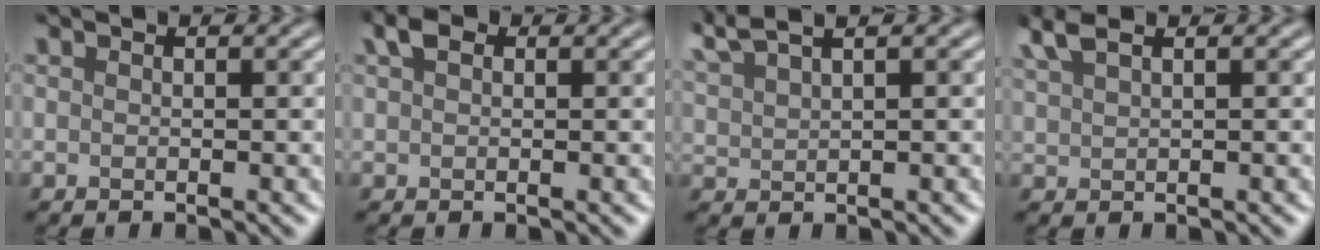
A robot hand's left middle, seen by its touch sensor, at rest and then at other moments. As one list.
[{"total": 1.0, "force": [-0.2, -0.7, -0.6], "torque": [-0.018, -0.012, 0.031]}, {"total": 3.0, "force": [2.8, -0.6, 0.9], "torque": [-0.050, 0.005, 0.076]}, {"total": 1.3, "force": [1.2, -0.5, 0.3], "torque": [-0.032, 0.001, 0.050]}]